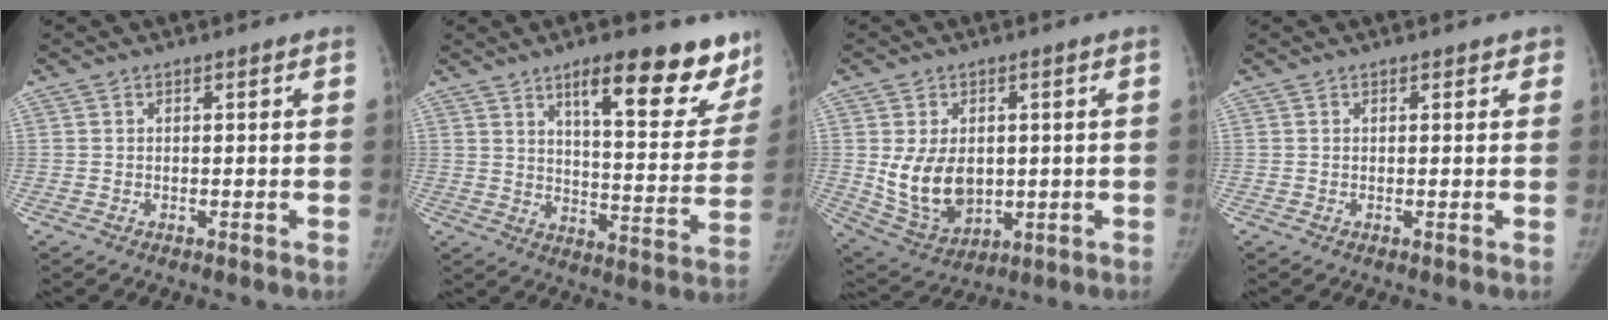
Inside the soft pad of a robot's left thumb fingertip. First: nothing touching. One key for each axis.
{"total": 19.6, "fx": 13.1, "fy": 5.9, "fz": 13.3, "tx": -0.123, "ty": -0.069, "tz": 0.183}
{"total": 11.5, "fx": 0.2, "fy": 8.2, "fz": 8.0, "tx": -0.117, "ty": -0.011, "tz": 0.029}
{"total": 1.2, "fx": 0.8, "fy": 0.7, "fz": 0.6, "tx": 0.006, "ty": -0.001, "tz": 0.003}